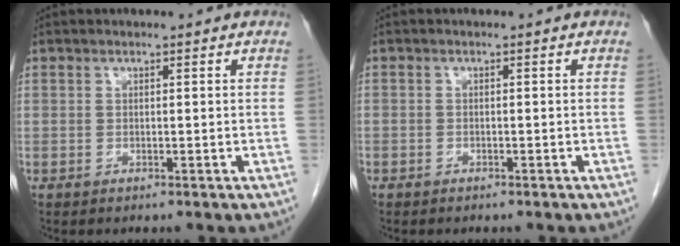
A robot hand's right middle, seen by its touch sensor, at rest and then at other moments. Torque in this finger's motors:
{"motor_torque": [1.07, -1.07, 0.05, -0.21]}